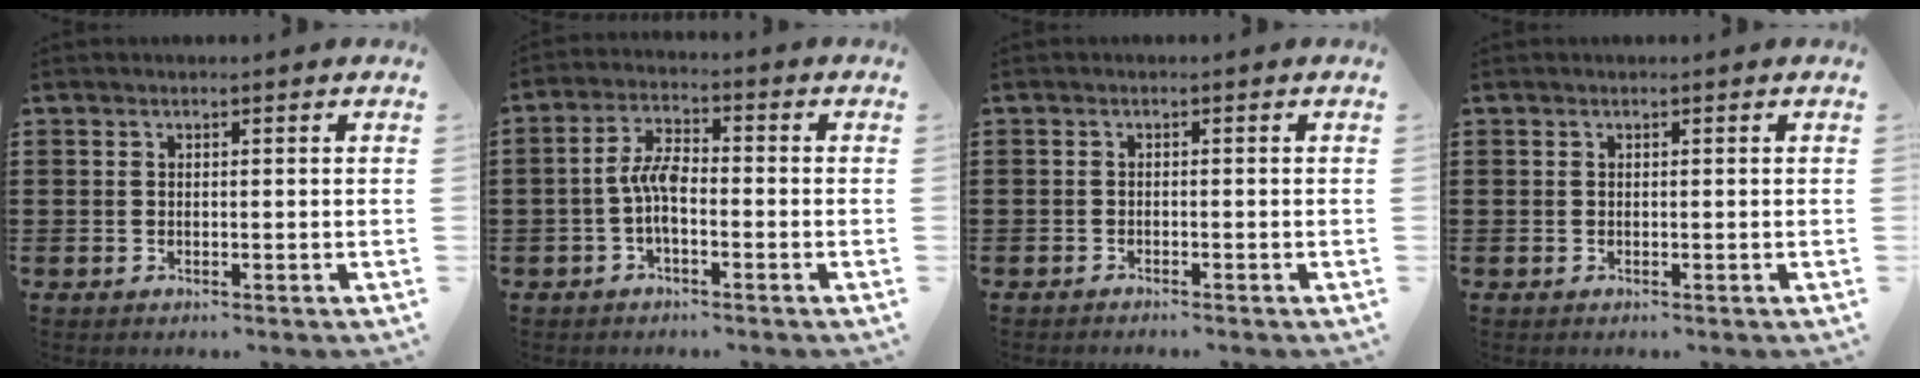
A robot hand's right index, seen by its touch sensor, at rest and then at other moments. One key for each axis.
{"total": 5.3, "fx": -1.2, "fy": 2.2, "fz": 4.6, "tx": -0.105, "ty": 0.001, "tz": -0.026}
{"total": 0.8, "fx": -0.8, "fy": -0.1, "fz": 0.0, "tx": -0.002, "ty": 0.000, "tz": -0.016}
{"total": 0.0}